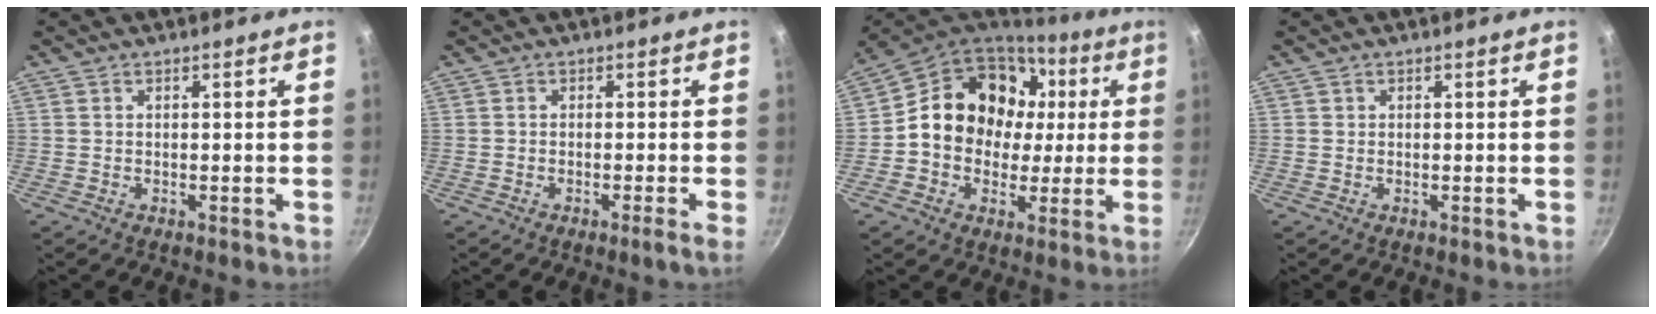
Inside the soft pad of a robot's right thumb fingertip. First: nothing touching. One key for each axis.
{"total": 1.7, "fx": -1.0, "fy": -0.4, "fz": 1.3, "tx": -0.034, "ty": 0.003, "tz": -0.018}
{"total": 18.4, "fx": 2.8, "fy": 15.6, "fz": 9.4, "tx": -0.127, "ty": 0.026, "tz": 0.039}
{"total": 0.0}